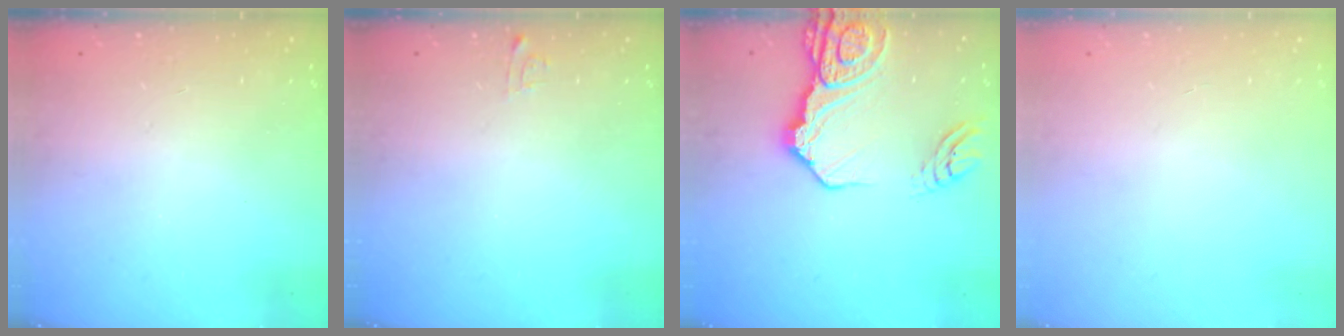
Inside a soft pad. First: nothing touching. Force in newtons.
{"total": 4.2, "press": 4.2, "slide": 0.4}
{"total": 16.7, "press": 16.6, "slide": 1.9}
{"total": 0.0}